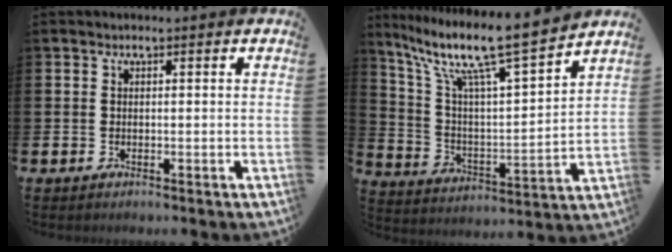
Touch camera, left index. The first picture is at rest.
{"total": 11.6, "force": [9.4, 1.6, 6.6], "torque": [-0.156, -0.059, 0.154]}